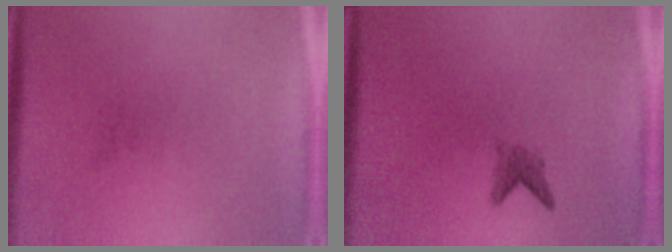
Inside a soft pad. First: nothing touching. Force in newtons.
{"total": 1.7}